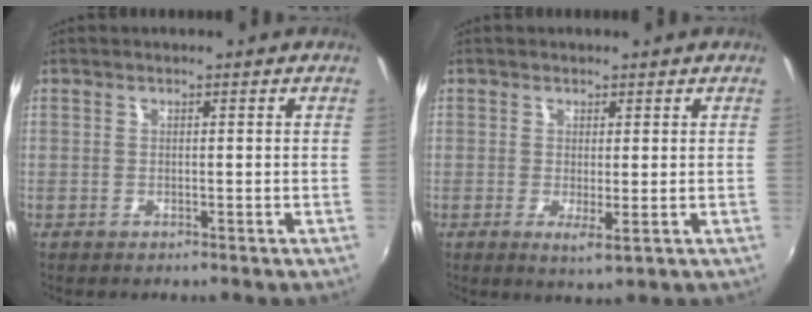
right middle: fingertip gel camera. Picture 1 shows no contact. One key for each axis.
{"total": 2.6, "fx": -0.1, "fy": 0.3, "fz": 2.6, "tx": -0.045, "ty": -0.010, "tz": -0.001}